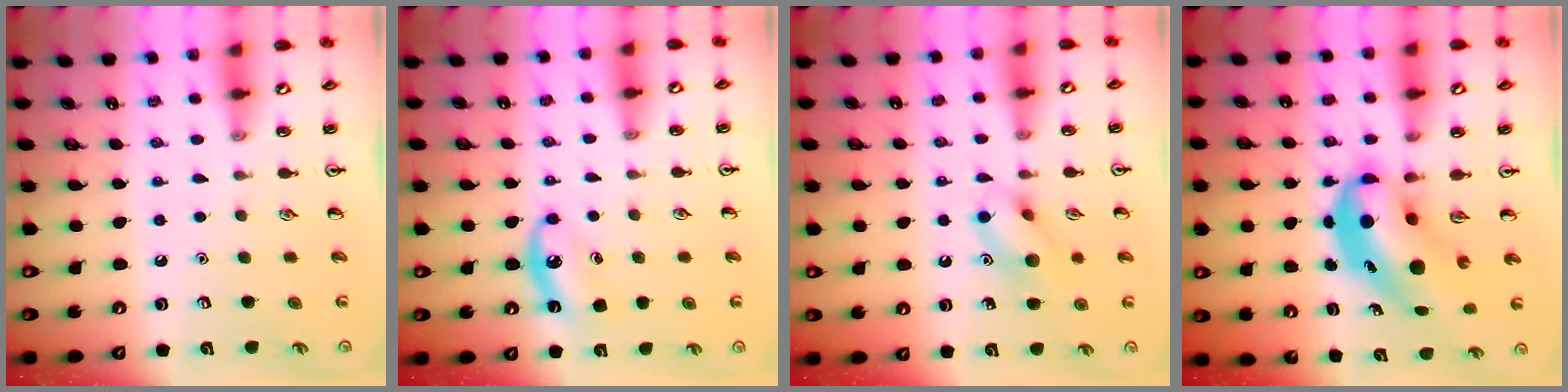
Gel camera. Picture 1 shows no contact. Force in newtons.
{"total": 6.8, "press": 6.5, "slide": 2.0}
{"total": 10.5, "press": 10.5, "slide": 0.7}
{"total": 8.3, "press": 8.0, "slide": 2.2}